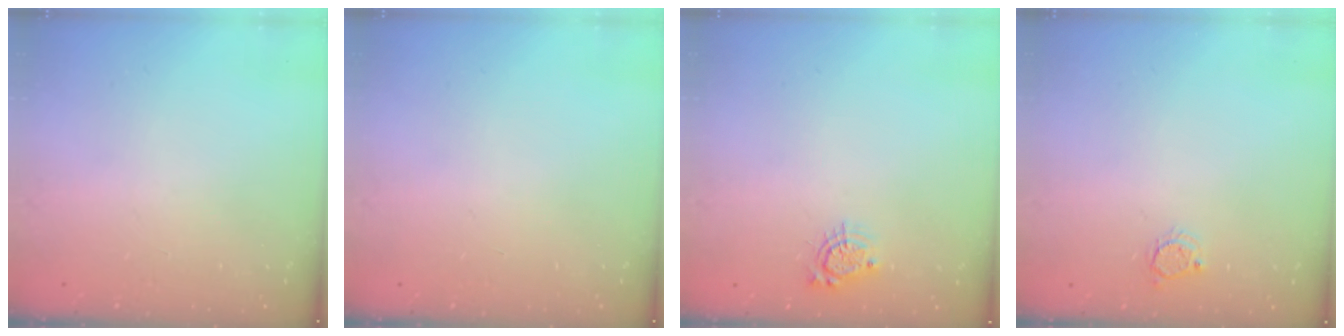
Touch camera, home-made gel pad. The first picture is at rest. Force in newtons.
{"total": 0.0}
{"total": 5.1, "press": 5.0, "slide": 0.6}
{"total": 3.5, "press": 3.5, "slide": 0.3}